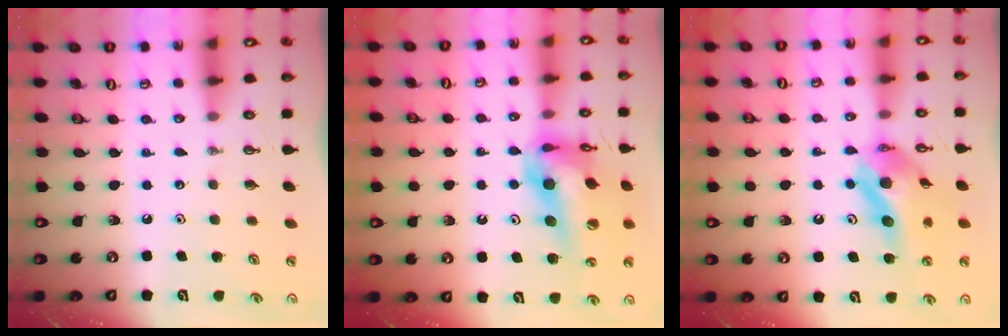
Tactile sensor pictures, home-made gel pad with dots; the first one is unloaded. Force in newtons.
{"total": 19.1, "press": 19.0, "slide": 2.0}
{"total": 13.3, "press": 13.2, "slide": 1.5}